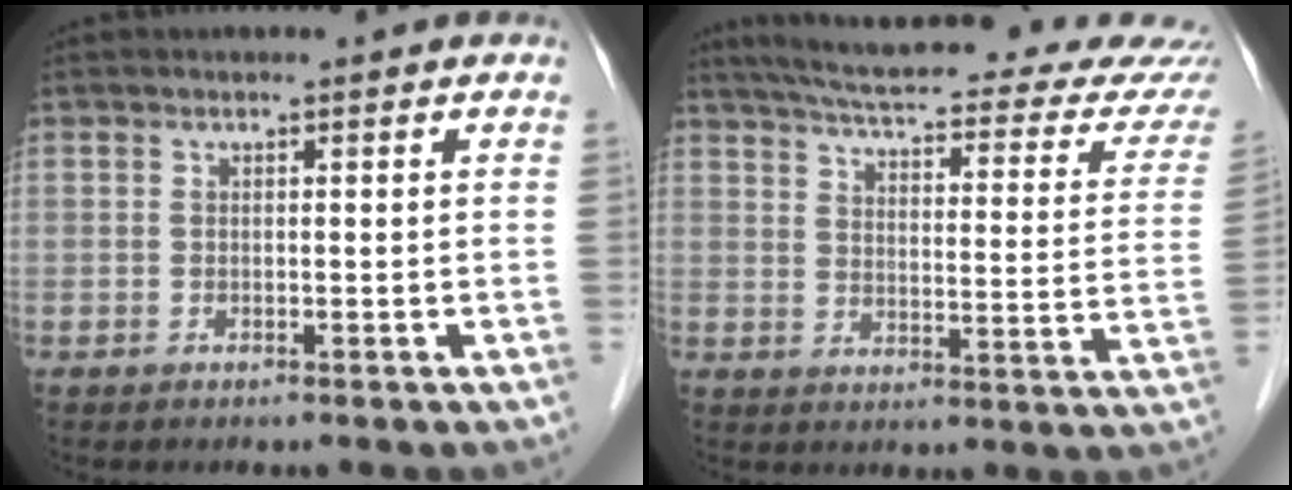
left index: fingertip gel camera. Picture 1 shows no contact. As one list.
[{"total": 25.1, "force": [22.4, 2.7, 11.0], "torque": [-0.150, -0.045, 0.266]}]